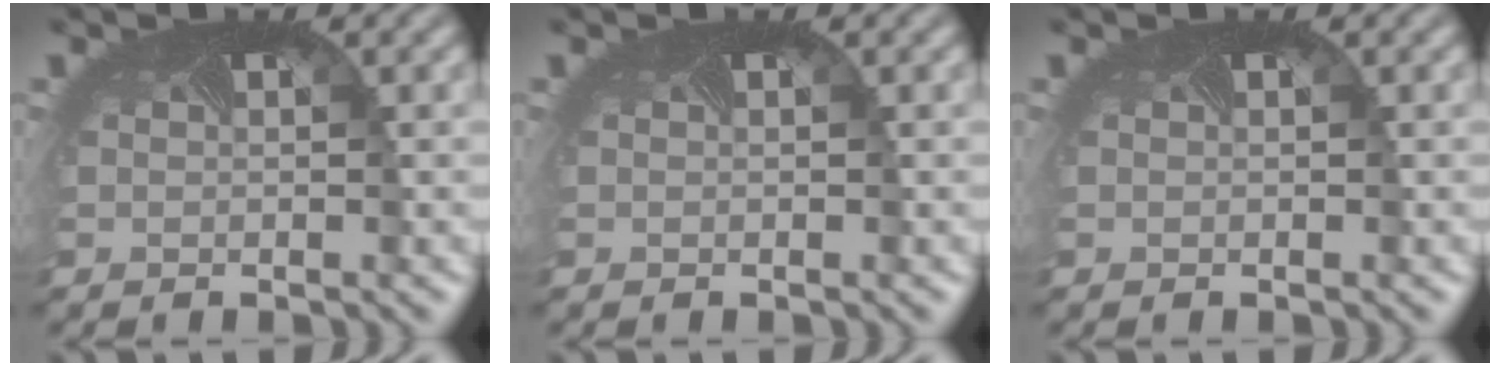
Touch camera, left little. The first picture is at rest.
{"total": 0.0}
{"total": 0.0}